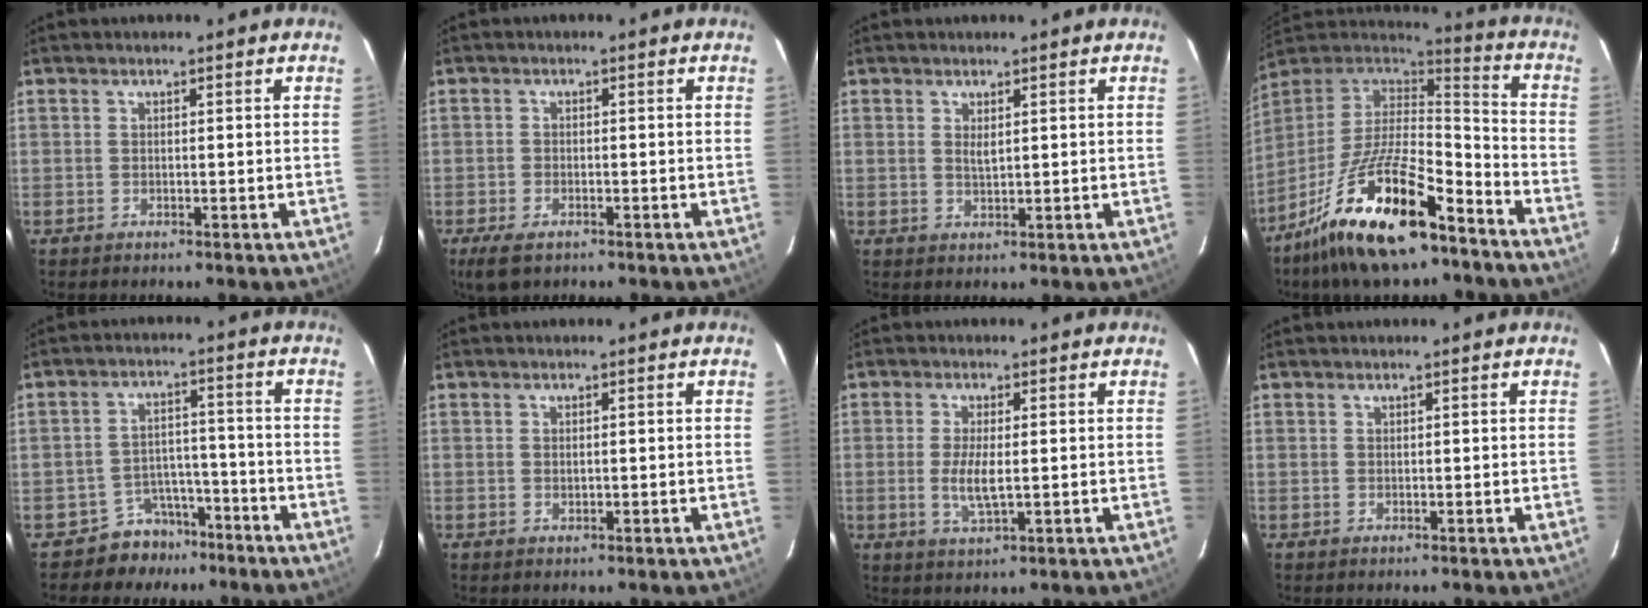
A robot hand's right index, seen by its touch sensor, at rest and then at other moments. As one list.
[{"total": 4.5, "force": [-2.9, 2.1, 2.7], "torque": [-0.068, -0.014, -0.053]}, {"total": 1.7, "force": [0.7, 0.7, 1.4], "torque": [-0.025, -0.001, 0.013]}, {"total": 21.7, "force": [-13.6, 6.8, 15.6], "torque": [-0.302, -0.020, -0.238]}, {"total": 6.9, "force": [-5.2, 4.5, -0.2], "torque": [0.001, 0.033, -0.078]}, {"total": 0.6, "force": [0.1, 0.4, 0.5], "torque": [-0.007, 0.000, 0.003]}, {"total": 4.7, "force": [-0.3, 1.2, 4.5], "torque": [-0.094, -0.009, -0.008]}, {"total": 0.0}]